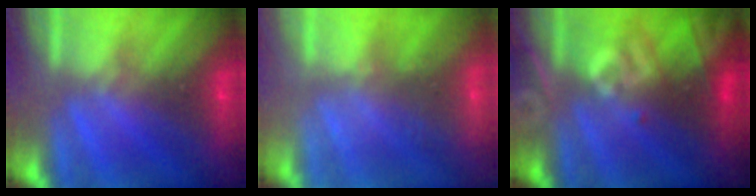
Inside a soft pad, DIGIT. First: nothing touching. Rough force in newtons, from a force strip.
{"total": 2.3}
{"total": 2.9}